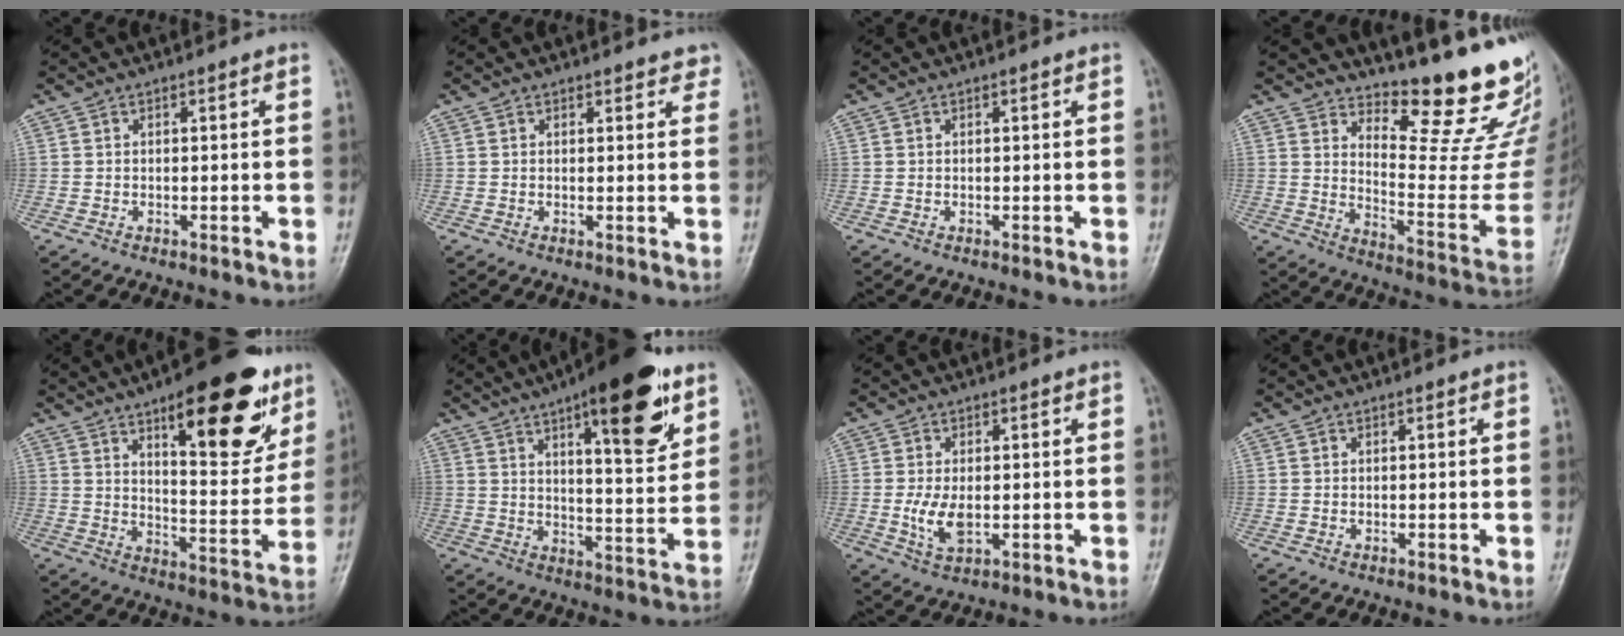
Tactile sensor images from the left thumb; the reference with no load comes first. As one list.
[{"total": 2.6, "force": [2.3, 1.2, 0.7], "torque": [0.019, -0.008, 0.016]}, {"total": 0.0}, {"total": 18.8, "force": [16.2, 3.7, 8.8], "torque": [-0.080, -0.176, 0.219]}, {"total": 21.6, "force": [11.9, 7.9, 16.2], "torque": [-0.182, -0.053, 0.177]}, {"total": 18.6, "force": [10.3, 5.6, 14.5], "torque": [-0.178, -0.048, 0.151]}, {"total": 5.4, "force": [-0.5, 3.0, 4.5], "torque": [-0.088, -0.011, -0.004]}, {"total": 0.0}]